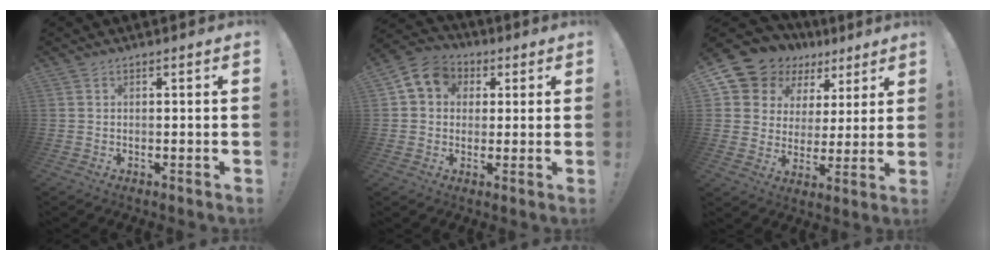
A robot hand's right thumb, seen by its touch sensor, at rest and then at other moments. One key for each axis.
{"total": 9.3, "fx": 2.9, "fy": 7.8, "fz": 4.1, "tx": -0.062, "ty": 0.000, "tz": 0.060}
{"total": 11.6, "fx": 8.1, "fy": 8.0, "fz": 2.5, "tx": -0.059, "ty": -0.063, "tz": 0.160}